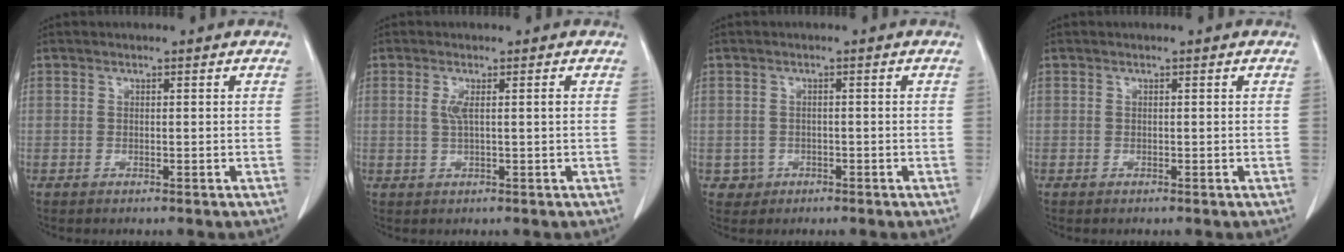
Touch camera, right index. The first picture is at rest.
{"total": 2.3, "force": [0.3, -0.1, 2.3], "torque": [-0.048, 0.003, 0.007]}
{"total": 2.0, "force": [-0.8, 1.8, 0.0], "torque": [0.004, 0.009, -0.011]}
{"total": 0.0}